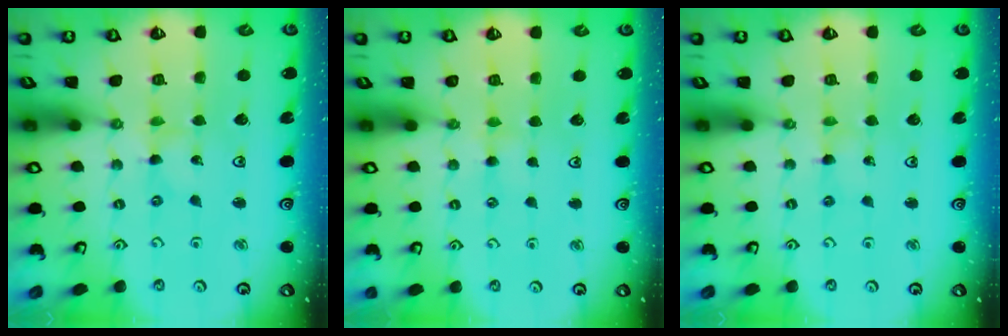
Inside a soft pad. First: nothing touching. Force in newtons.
{"total": 2.8, "press": 2.8, "slide": 0.3}
{"total": 2.5, "press": 2.5, "slide": 0.3}